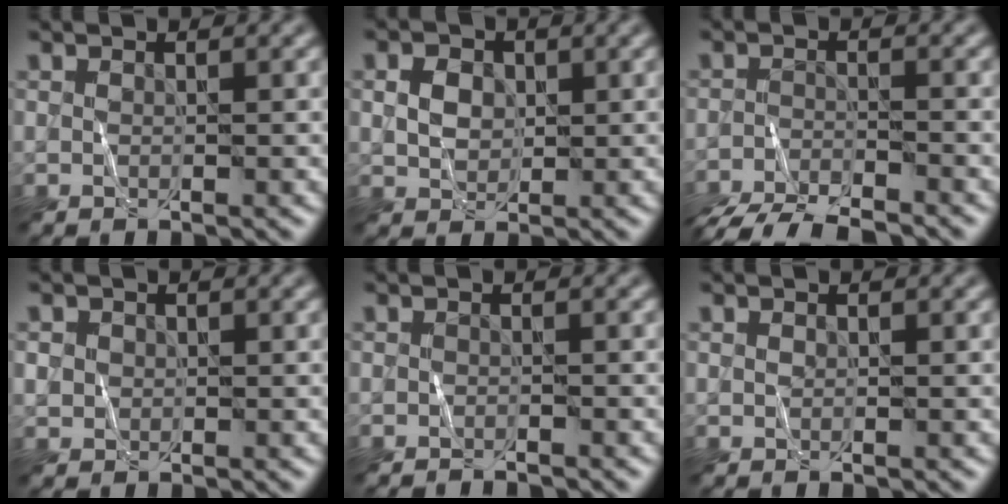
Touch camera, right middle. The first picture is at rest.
{"total": 2.3, "force": [0.6, 1.8, 1.2], "torque": [-0.022, 0.001, 0.009]}
{"total": 7.6, "force": [-6.9, 1.6, 2.7], "torque": [-0.055, -0.026, -0.112]}
{"total": 1.1, "force": [0.1, 1.1, 0.2], "torque": [0.003, -0.003, 0.003]}
{"total": 1.3, "force": [-1.3, 0.1, 0.3], "torque": [-0.002, -0.004, -0.019]}
{"total": 0.0}